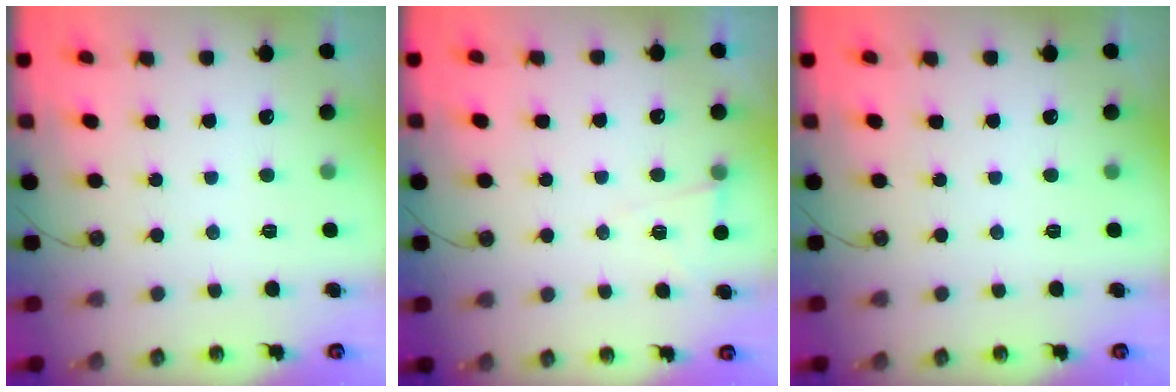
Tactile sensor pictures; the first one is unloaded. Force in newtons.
{"total": 4.7, "press": 4.2, "slide": 2.0}
{"total": 0.0}